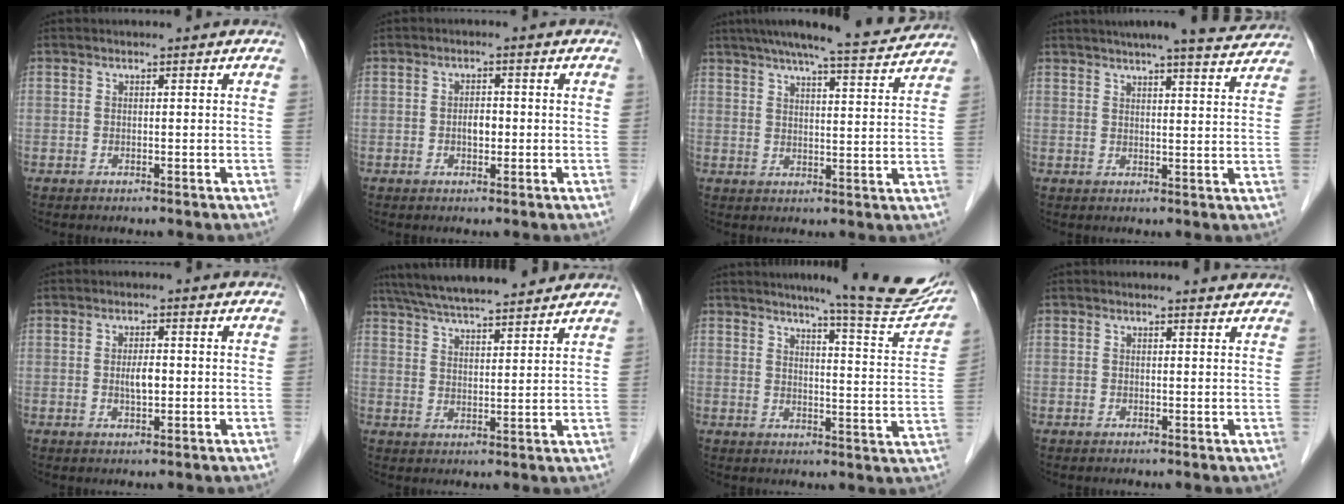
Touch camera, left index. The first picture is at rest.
{"total": 2.1, "force": [-0.4, 1.2, 1.7], "torque": [-0.028, 0.005, -0.005]}
{"total": 13.9, "force": [12.5, 0.7, 6.0], "torque": [-0.093, 0.005, 0.166]}
{"total": 13.0, "force": [11.6, 0.9, 5.8], "torque": [-0.081, 0.001, 0.136]}
{"total": 2.6, "force": [-0.2, 0.9, 2.4], "torque": [-0.046, 0.002, 0.000]}
{"total": 15.6, "force": [13.8, 1.9, 7.0], "torque": [-0.123, 0.034, 0.215]}
{"total": 14.7, "force": [12.8, 0.4, 7.1], "torque": [-0.084, -0.048, 0.149]}
{"total": 1.5, "force": [1.5, 0.2, 0.0], "torque": [-0.010, -0.008, 0.010]}